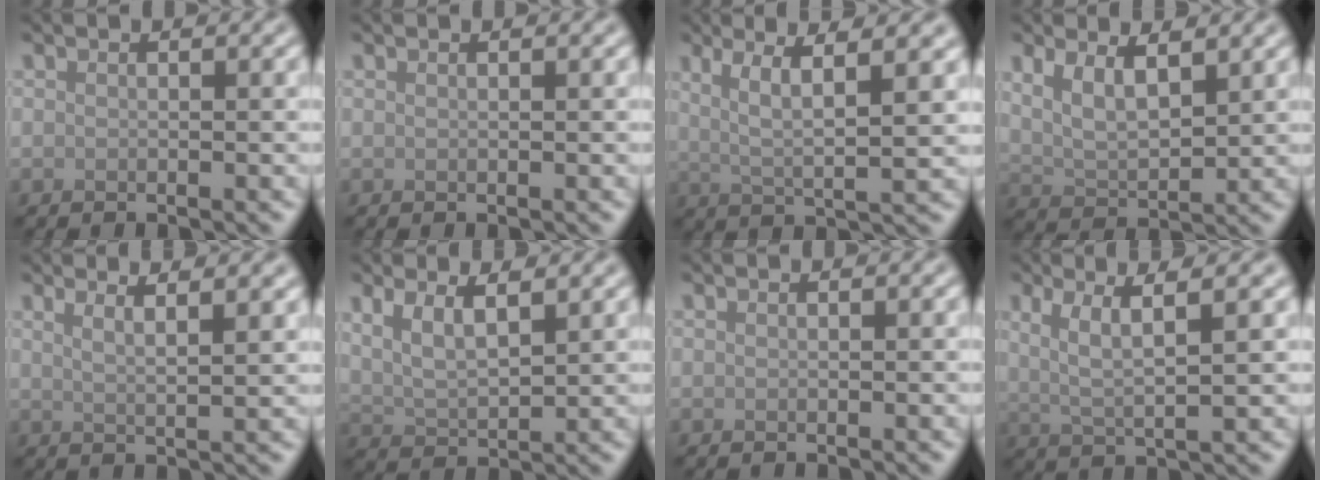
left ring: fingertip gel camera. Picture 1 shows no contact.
{"total": 0.0}
{"total": 5.8, "force": [2.2, 1.2, 5.2], "torque": [-0.090, 0.002, 0.042]}
{"total": 4.3, "force": [2.1, 1.9, 3.3], "torque": [-0.072, -0.004, 0.040]}
{"total": 4.8, "force": [3.1, 1.7, 3.2], "torque": [-0.015, 0.018, 0.019]}
{"total": 4.2, "force": [2.1, 1.7, 3.2], "torque": [-0.067, 0.004, 0.035]}
{"total": 0.0}
{"total": 4.6, "force": [1.7, 1.0, 4.2], "torque": [-0.080, 0.001, 0.034]}